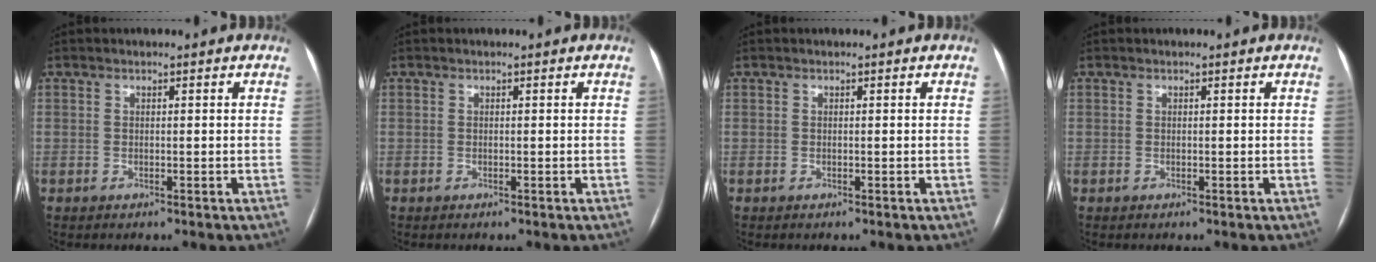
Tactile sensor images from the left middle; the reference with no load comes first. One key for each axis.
{"total": 0.0}
{"total": 0.0}
{"total": 0.0}